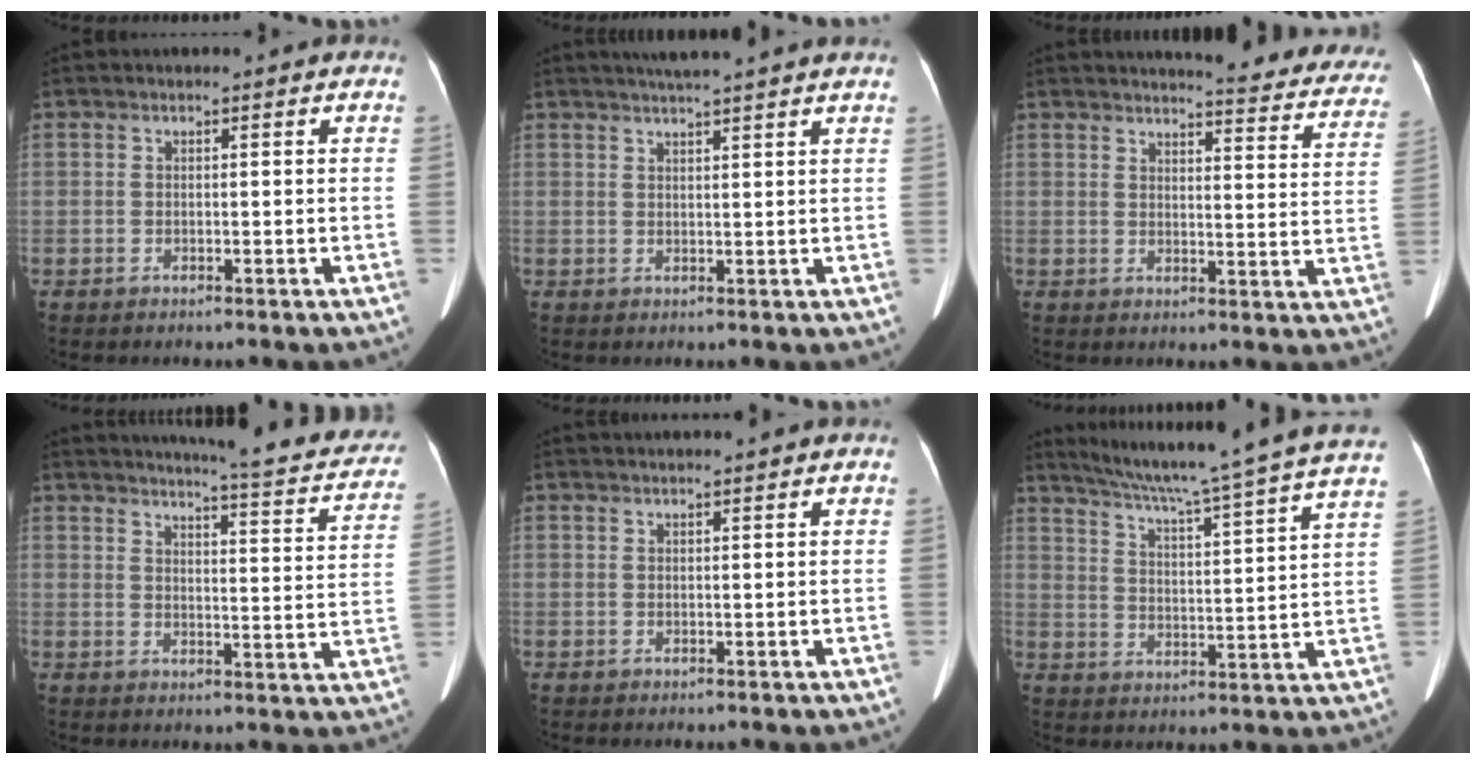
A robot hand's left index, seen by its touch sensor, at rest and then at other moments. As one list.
[{"total": 7.4, "force": [6.4, -0.9, 3.7], "torque": [-0.054, 0.025, 0.079]}, {"total": 19.8, "force": [18.5, 2.7, 6.3], "torque": [-0.054, -0.076, 0.188]}, {"total": 20.5, "force": [18.4, 2.5, 8.6], "torque": [-0.105, -0.045, 0.203]}, {"total": 4.7, "force": [4.2, -0.7, 2.0], "torque": [-0.019, 0.029, 0.052]}, {"total": 24.4, "force": [21.1, -1.6, 12.1], "torque": [-0.198, -0.040, 0.277]}]